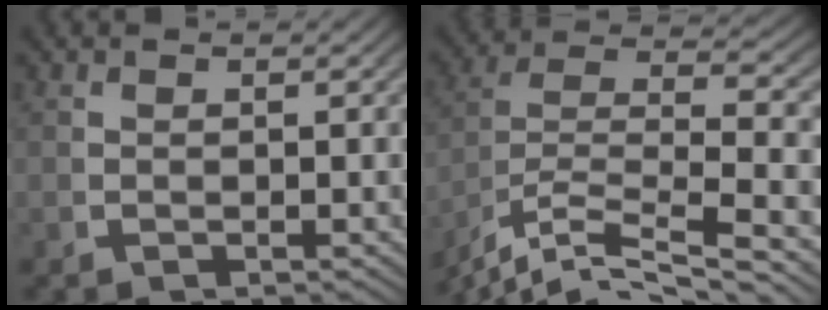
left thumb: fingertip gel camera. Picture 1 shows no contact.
{"total": 10.5, "force": [-2.2, 6.3, 8.2], "torque": [-0.190, -0.037, -0.015]}